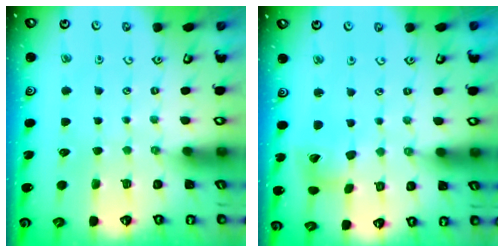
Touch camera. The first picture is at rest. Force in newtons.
{"total": 8.5, "press": 8.4, "slide": 1.1}